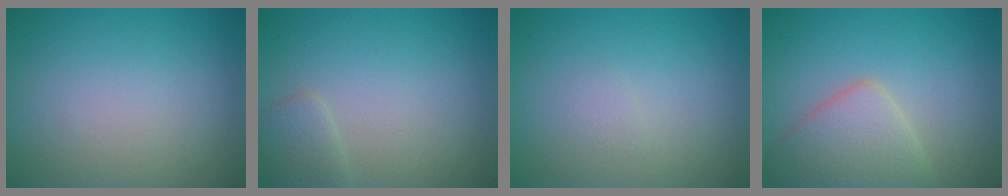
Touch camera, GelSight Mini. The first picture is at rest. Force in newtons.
{"total": 1.6, "press": 1.6, "slide": 0.0}
{"total": 0.6, "press": 0.6, "slide": 0.0}
{"total": 4.4, "press": 4.4, "slide": 0.3}